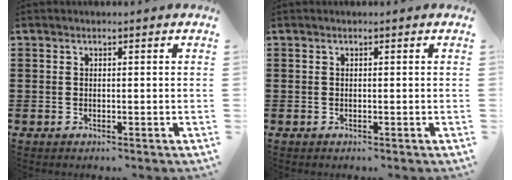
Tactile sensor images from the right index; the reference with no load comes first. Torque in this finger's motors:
{"motor_torque": [0.00, -0.01, 0.00, -0.01]}